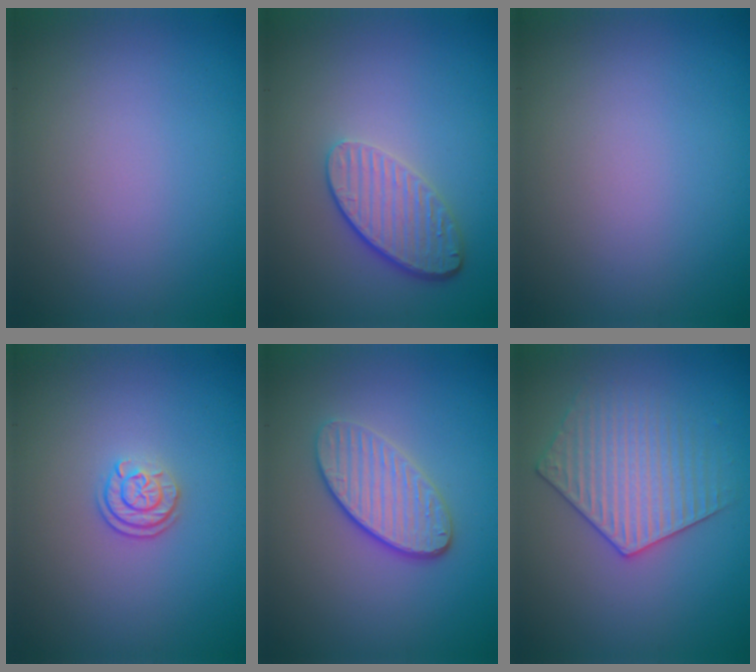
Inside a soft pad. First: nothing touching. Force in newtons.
{"total": 3.6, "press": 2.8, "slide": 2.3}
{"total": 0.0}
{"total": 2.3, "press": 1.7, "slide": 1.5}
{"total": 3.7, "press": 3.2, "slide": 1.9}
{"total": 3.6, "press": 3.6, "slide": 0.1}